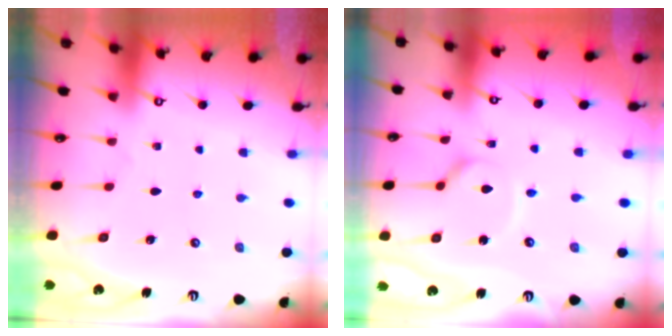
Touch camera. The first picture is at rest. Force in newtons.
{"total": 8.0, "press": 8.0, "slide": 0.7}